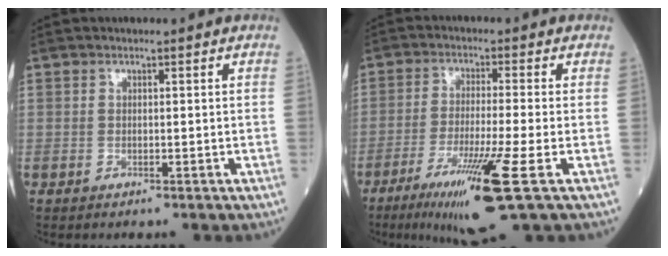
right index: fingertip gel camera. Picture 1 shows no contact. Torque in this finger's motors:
{"motor_torque": [1.42, -0.71, 0.77, 0.21]}